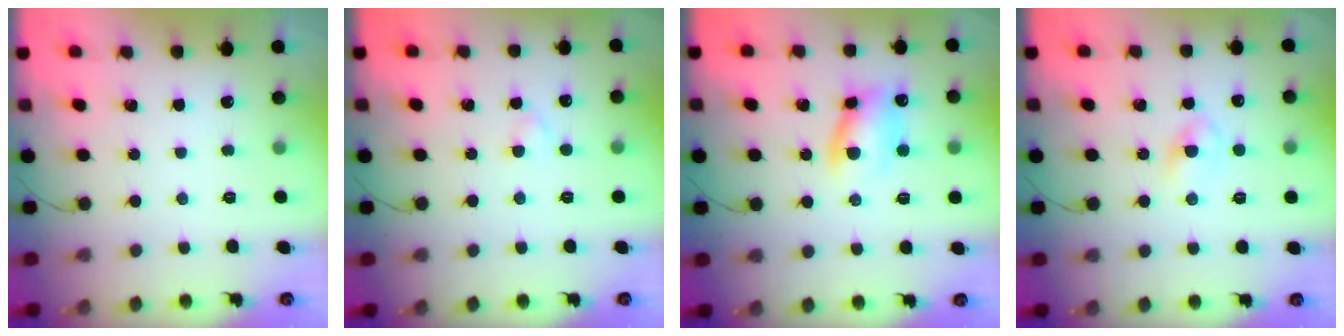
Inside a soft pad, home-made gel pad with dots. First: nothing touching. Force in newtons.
{"total": 1.8, "press": 1.6, "slide": 0.9}
{"total": 10.0, "press": 9.9, "slide": 1.6}
{"total": 2.9, "press": 2.6, "slide": 1.3}